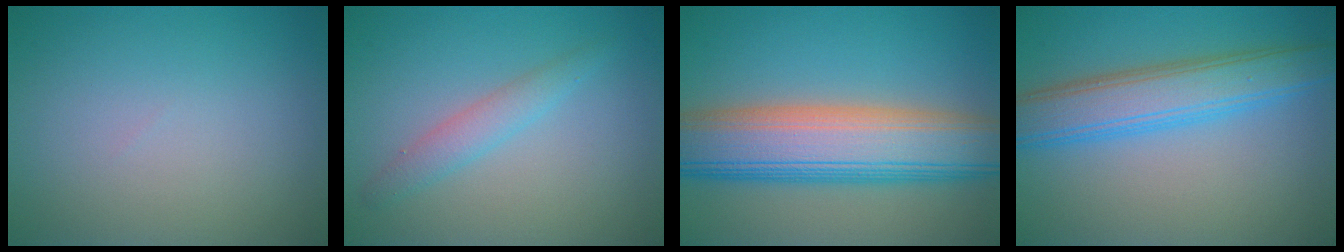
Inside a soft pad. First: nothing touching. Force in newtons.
{"total": 2.9, "press": 2.9, "slide": 0.4}
{"total": 11.0, "press": 11.0, "slide": 0.6}
{"total": 6.1, "press": 6.1, "slide": 0.0}